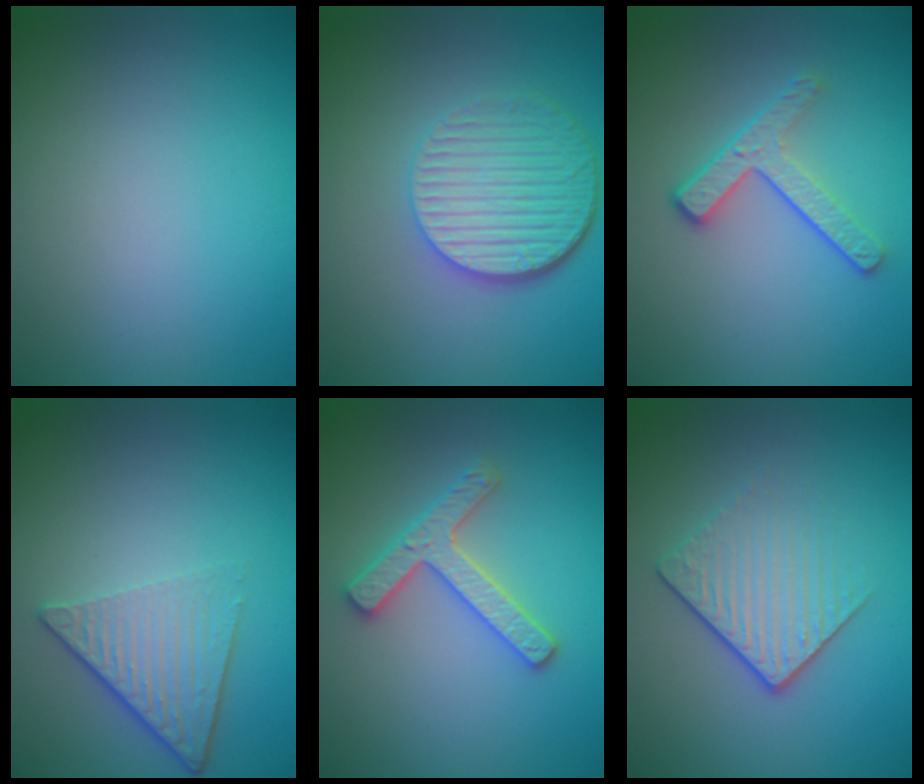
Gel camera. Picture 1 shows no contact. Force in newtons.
{"total": 5.6, "press": 4.1, "slide": 3.9}
{"total": 2.9, "press": 2.3, "slide": 1.7}
{"total": 4.5, "press": 3.1, "slide": 3.3}
{"total": 2.8, "press": 2.8, "slide": 0.6}
{"total": 4.2, "press": 2.6, "slide": 3.3}